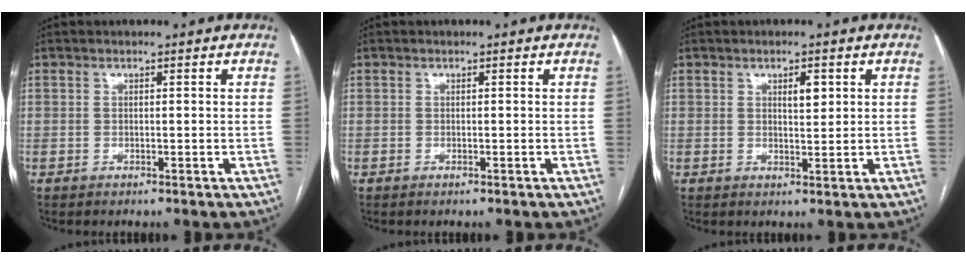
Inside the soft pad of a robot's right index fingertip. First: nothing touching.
{"total": 0.0}
{"total": 2.4, "force": [1.0, 0.8, 2.1], "torque": [-0.033, -0.001, 0.017]}